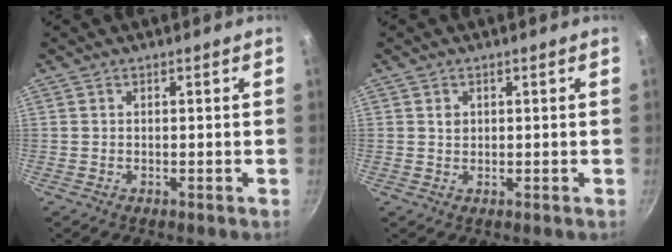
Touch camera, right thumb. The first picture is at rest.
{"total": 1.4, "force": [0.5, 1.2, 0.6], "torque": [-0.007, 0.001, 0.007]}